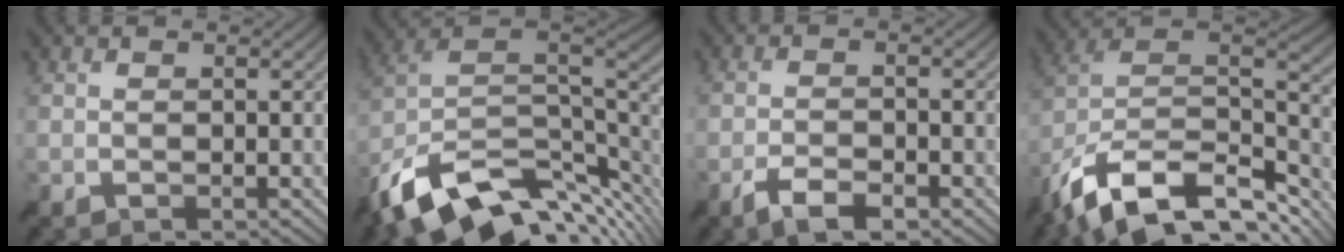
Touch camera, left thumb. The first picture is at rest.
{"total": 15.6, "force": [-7.1, 8.2, 11.3], "torque": [-0.239, -0.022, -0.118]}
{"total": 4.2, "force": [-2.9, 1.0, 2.9], "torque": [-0.055, -0.002, -0.057]}
{"total": 16.5, "force": [-9.8, 8.1, 10.5], "torque": [-0.251, -0.024, -0.157]}